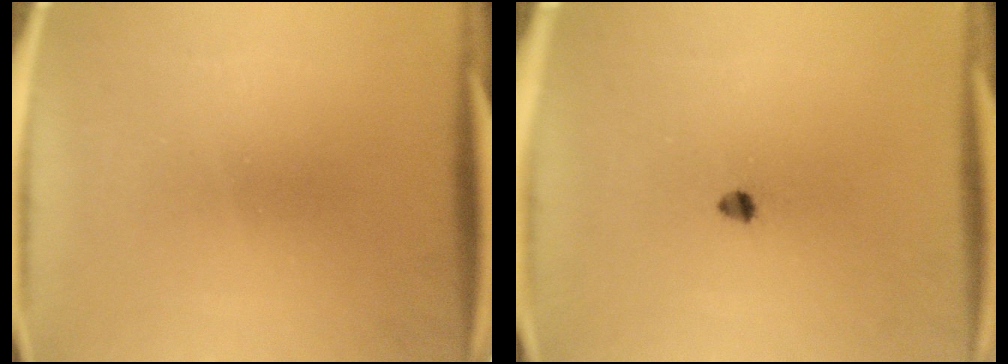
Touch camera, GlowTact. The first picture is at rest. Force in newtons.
{"total": 1.4}